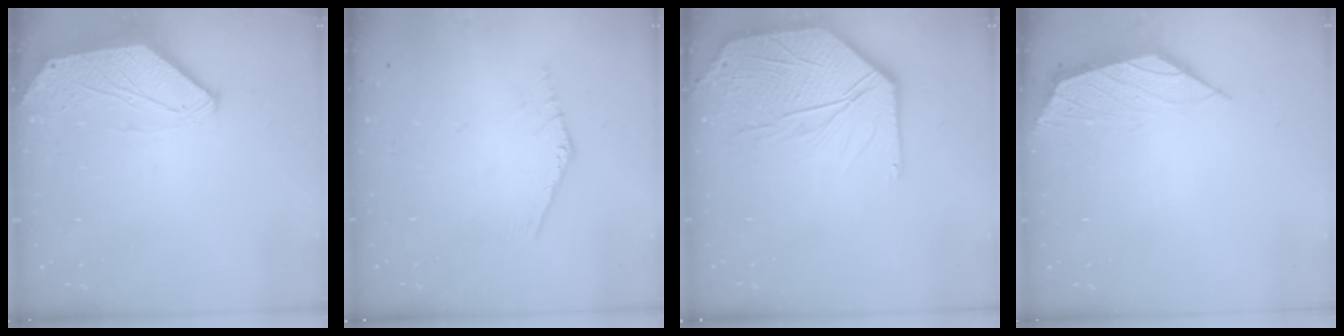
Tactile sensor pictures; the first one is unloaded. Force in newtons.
{"total": 0.0}
{"total": 15.2, "press": 15.1, "slide": 1.8}
{"total": 2.3, "press": 2.2, "slide": 0.4}